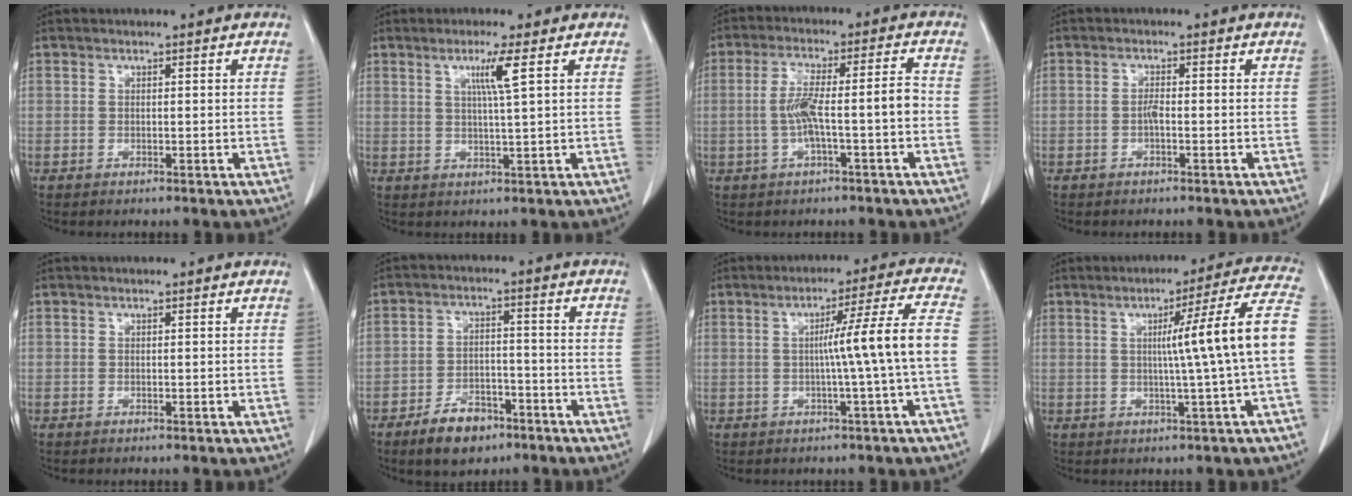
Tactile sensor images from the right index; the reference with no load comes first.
{"total": 4.4, "force": [1.8, -0.9, 3.9], "torque": [-0.075, -0.004, 0.033]}
{"total": 8.0, "force": [-1.5, 0.5, 7.8], "torque": [-0.150, 0.024, -0.024]}
{"total": 1.3, "force": [-0.4, 0.2, 1.3], "torque": [-0.026, 0.001, -0.009]}
{"total": 0.0}
{"total": 7.2, "force": [-4.8, 3.8, 3.7], "torque": [-0.068, 0.007, -0.078]}
{"total": 9.2, "force": [-0.9, -2.0, 8.9], "torque": [-0.133, 0.013, -0.009]}
{"total": 12.7, "force": [0.1, -2.2, 12.5], "torque": [-0.165, 0.014, -0.002]}